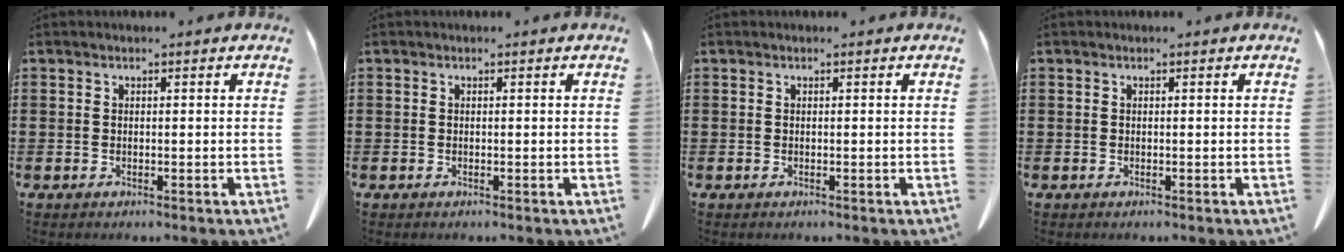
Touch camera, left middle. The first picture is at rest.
{"total": 0.0}
{"total": 0.0}
{"total": 0.0}